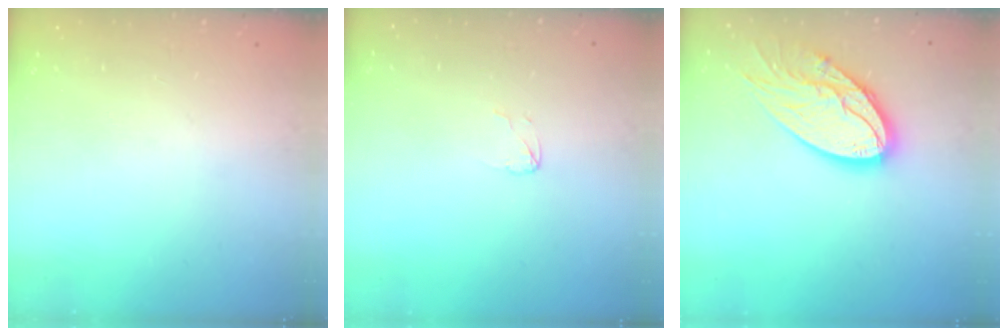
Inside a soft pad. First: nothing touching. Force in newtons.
{"total": 2.9, "press": 2.8, "slide": 0.3}
{"total": 19.3, "press": 19.2, "slide": 1.8}